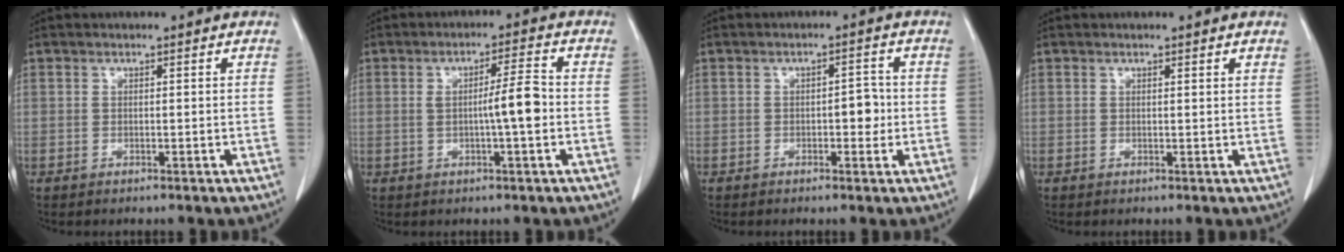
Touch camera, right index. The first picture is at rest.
{"total": 5.4, "force": [-0.6, 0.1, 5.4], "torque": [-0.085, 0.005, -0.009]}
{"total": 3.1, "force": [-0.4, 1.4, 2.7], "torque": [-0.031, 0.005, -0.005]}
{"total": 1.0, "force": [0.9, 0.0, 0.5], "torque": [-0.007, -0.001, 0.007]}